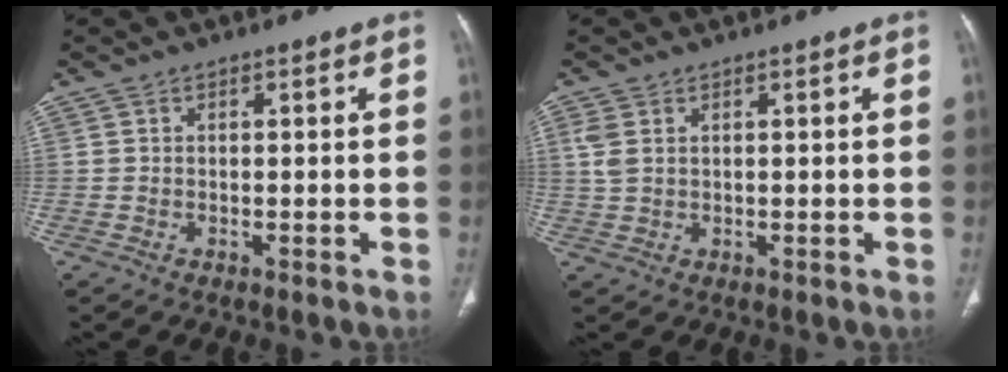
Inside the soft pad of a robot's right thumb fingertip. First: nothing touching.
{"total": 3.2, "force": [1.1, 1.9, 2.3], "torque": [-0.064, 0.005, 0.028]}